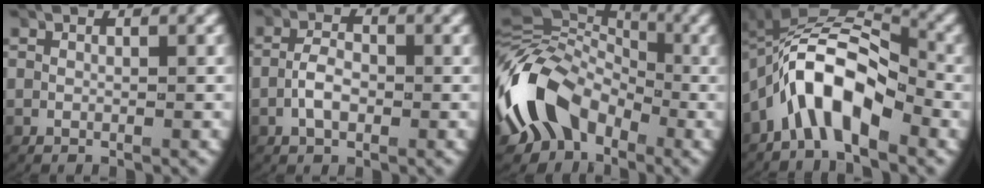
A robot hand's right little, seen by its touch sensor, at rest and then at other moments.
{"total": 2.4, "force": [-1.0, 1.4, 1.7], "torque": [-0.038, 0.000, -0.019]}
{"total": 10.8, "force": [-2.0, 8.5, 6.4], "torque": [-0.146, -0.019, -0.031]}
{"total": 9.0, "force": [-0.6, 5.6, 7.0], "torque": [-0.140, 0.003, -0.021]}